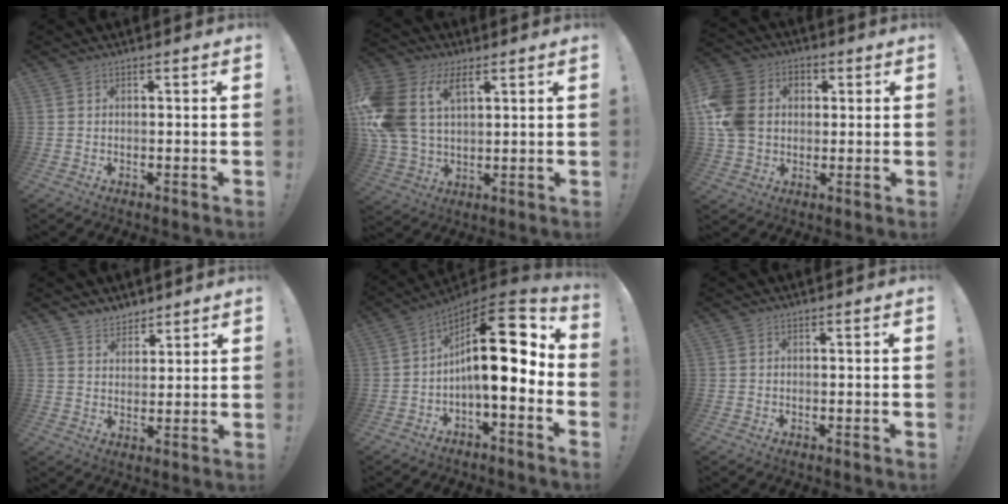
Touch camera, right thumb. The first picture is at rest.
{"total": 16.3, "force": [6.3, 10.6, 10.6], "torque": [-0.240, -0.018, 0.117]}
{"total": 14.8, "force": [1.2, 12.3, 8.2], "torque": [-0.150, 0.008, 0.028]}
{"total": 5.5, "force": [4.6, 3.0, 0.1], "torque": [0.006, -0.037, 0.086]}
{"total": 18.5, "force": [1.9, 6.3, 17.3], "torque": [-0.273, -0.013, 0.025]}
{"total": 0.0}